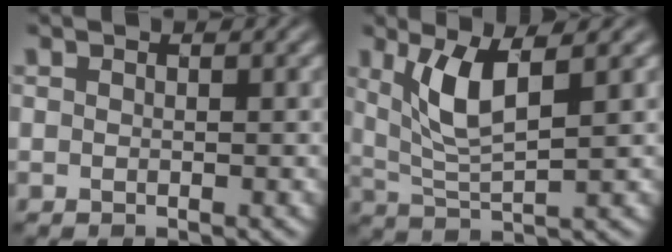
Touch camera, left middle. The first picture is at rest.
{"total": 4.7, "force": [1.6, 1.3, 4.2], "torque": [-0.095, -0.005, 0.041]}